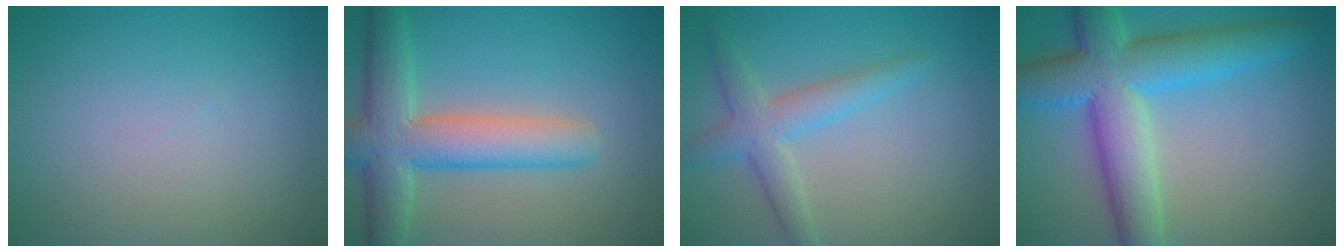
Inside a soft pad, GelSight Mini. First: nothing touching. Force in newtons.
{"total": 7.4, "press": 7.4, "slide": 0.7}
{"total": 3.5, "press": 3.5, "slide": 0.1}
{"total": 9.6, "press": 9.6, "slide": 0.3}